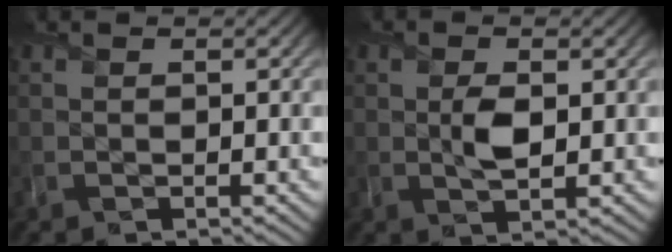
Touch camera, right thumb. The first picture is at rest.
{"total": 3.1, "force": [0.2, 1.7, 2.6], "torque": [-0.054, -0.004, 0.006]}